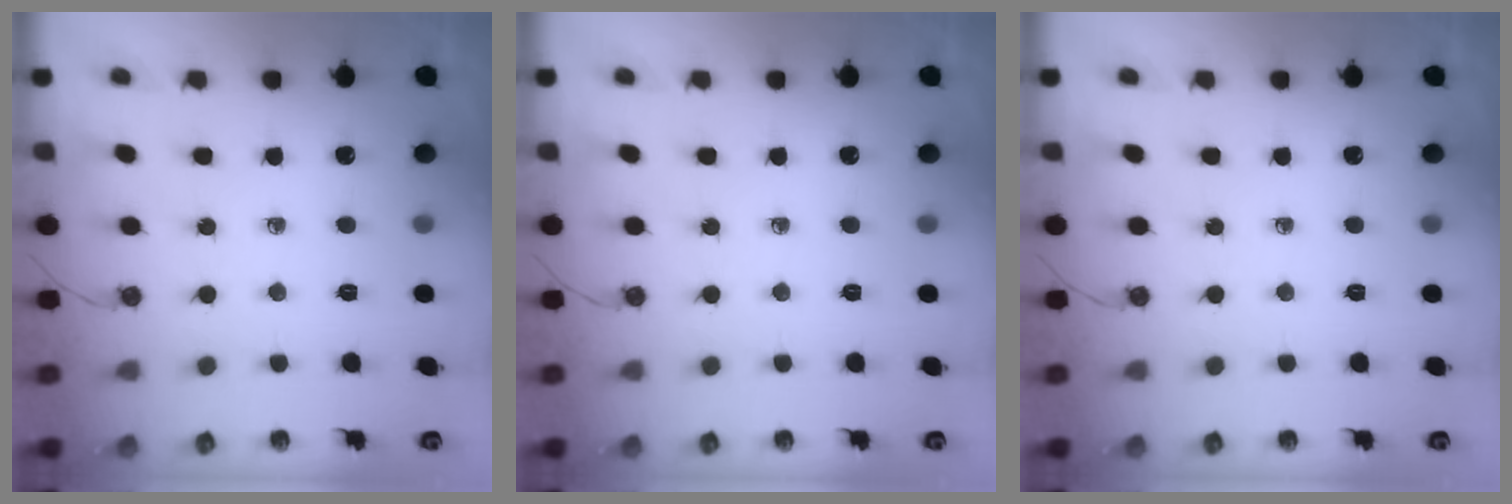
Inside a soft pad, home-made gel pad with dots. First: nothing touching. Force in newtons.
{"total": 0.0}
{"total": 0.0}